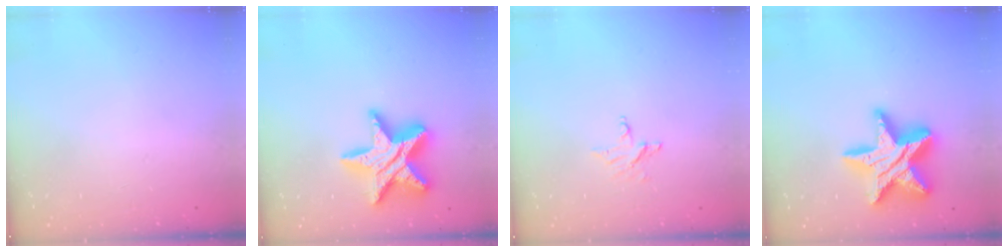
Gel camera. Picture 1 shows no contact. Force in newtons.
{"total": 17.6, "press": 17.5, "slide": 1.8}
{"total": 3.1, "press": 3.1, "slide": 0.3}
{"total": 20.7, "press": 20.7, "slide": 1.9}